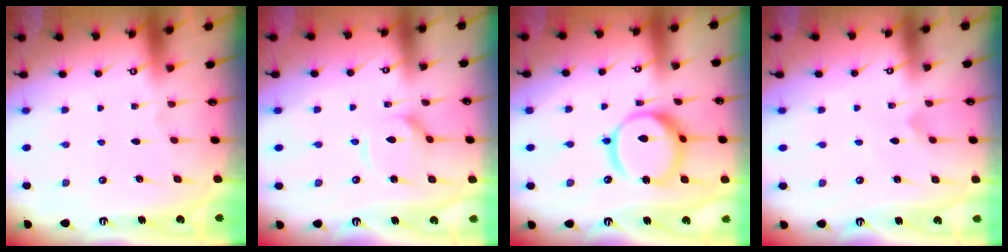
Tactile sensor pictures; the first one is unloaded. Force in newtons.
{"total": 6.1, "press": 6.0, "slide": 0.6}
{"total": 15.6, "press": 15.5, "slide": 1.7}
{"total": 1.8, "press": 1.8, "slide": 0.1}